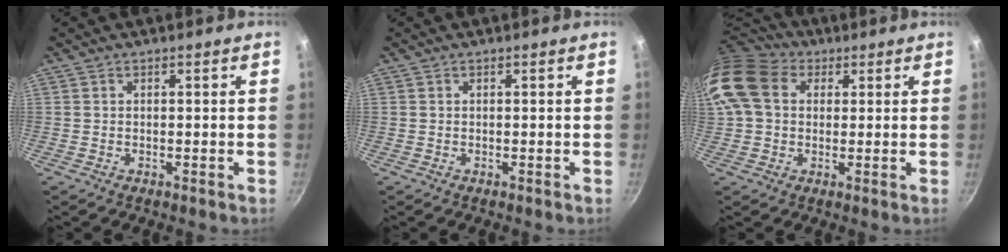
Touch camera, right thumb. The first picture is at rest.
{"total": 0.0}
{"total": 14.4, "force": [3.5, 11.1, 8.5], "torque": [-0.166, 0.025, 0.051]}